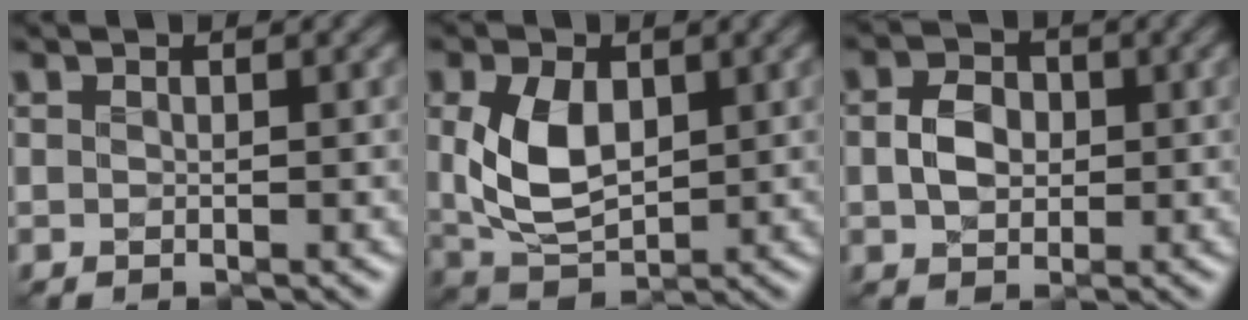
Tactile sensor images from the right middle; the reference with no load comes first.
{"total": 6.1, "force": [0.3, 3.9, 4.7], "torque": [-0.102, -0.005, 0.011]}
{"total": 3.2, "force": [-0.5, 2.4, 2.0], "torque": [-0.041, 0.002, -0.016]}